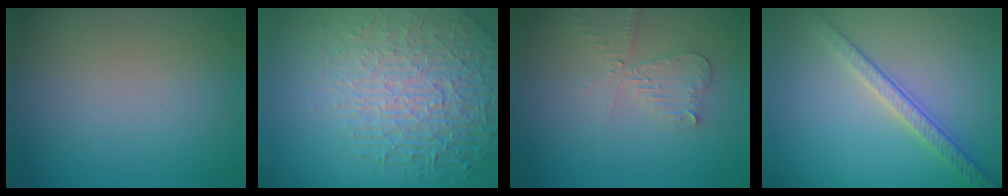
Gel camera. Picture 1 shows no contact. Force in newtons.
{"total": 8.8, "press": 6.0, "slide": 6.4}
{"total": 2.8, "press": 2.6, "slide": 0.9}
{"total": 2.8, "press": 2.4, "slide": 1.5}